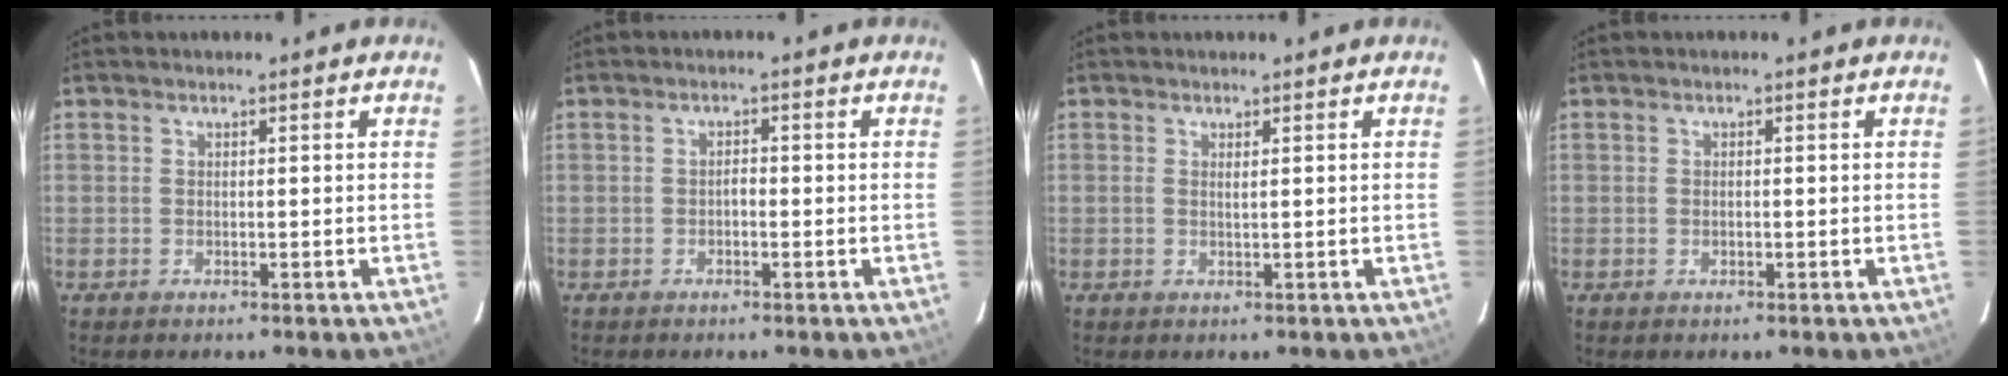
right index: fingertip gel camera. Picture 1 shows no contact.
{"total": 1.0, "force": [-0.5, 0.6, 0.6], "torque": [-0.011, 0.006, -0.011]}
{"total": 0.7, "force": [0.3, -0.2, 0.6], "torque": [-0.013, -0.001, 0.005]}
{"total": 0.6, "force": [-0.1, 0.3, 0.4], "torque": [-0.008, 0.002, -0.002]}